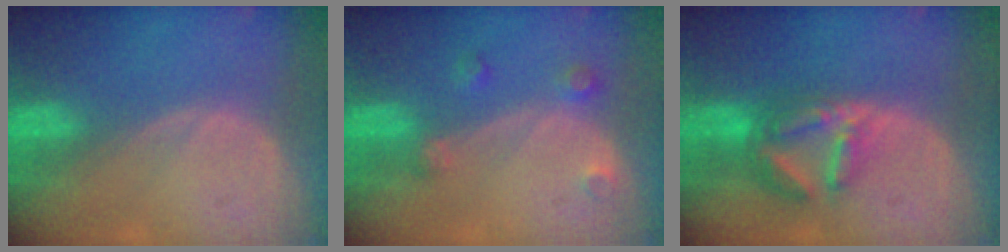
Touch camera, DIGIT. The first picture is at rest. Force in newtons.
{"total": 2.7, "press": 2.6, "slide": 0.5}
{"total": 7.2, "press": 6.3, "slide": 3.5}